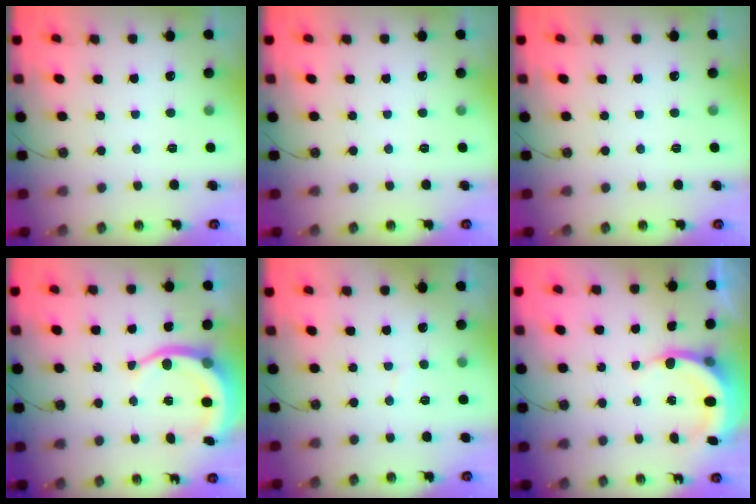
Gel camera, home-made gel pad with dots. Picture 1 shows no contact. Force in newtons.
{"total": 0.0}
{"total": 0.0}
{"total": 8.6, "press": 8.5, "slide": 1.6}
{"total": 2.9, "press": 2.9, "slide": 0.3}
{"total": 6.0, "press": 5.8, "slide": 1.4}